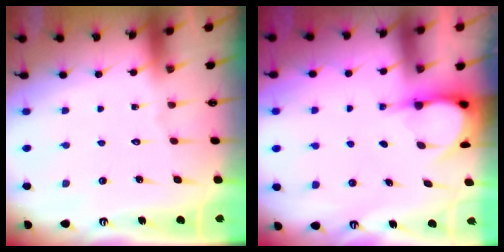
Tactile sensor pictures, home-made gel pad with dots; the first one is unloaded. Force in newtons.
{"total": 3.8, "press": 3.8, "slide": 0.3}